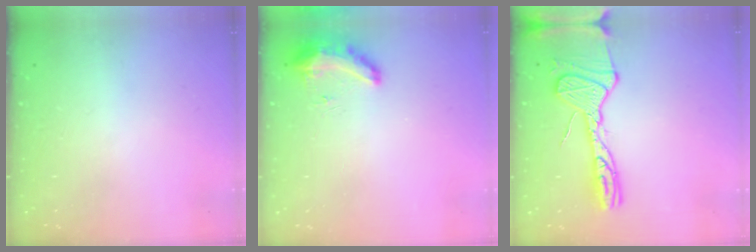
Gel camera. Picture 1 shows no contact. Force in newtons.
{"total": 17.3, "press": 10.6, "slide": 13.6}
{"total": 16.8, "press": 16.7, "slide": 1.7}